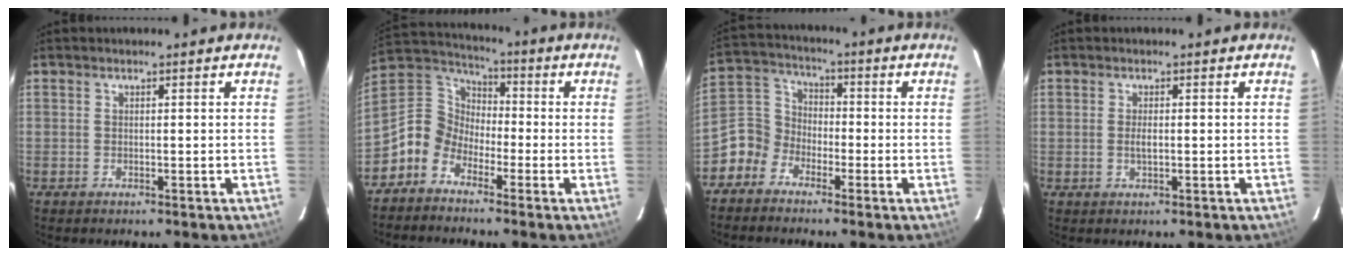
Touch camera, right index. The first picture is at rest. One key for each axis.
{"total": 8.5, "fx": -4.8, "fy": 6.6, "fz": 2.5, "tx": -0.065, "ty": 0.038, "tz": -0.123}
{"total": 7.4, "fx": -4.3, "fy": 5.9, "fz": 1.2, "tx": -0.034, "ty": 0.036, "tz": -0.106}
{"total": 1.5, "fx": 0.0, "fy": 0.6, "fz": 1.4, "tx": -0.027, "ty": 0.000, "tz": -0.001}